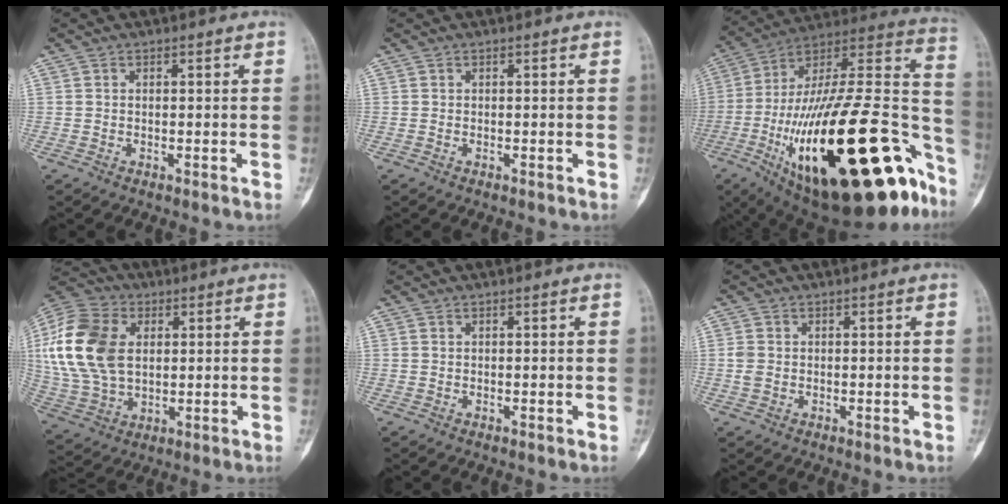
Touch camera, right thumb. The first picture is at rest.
{"total": 0.0}
{"total": 45.7, "force": [-17.3, 16.7, 38.9], "torque": [-0.558, 0.062, -0.270]}
{"total": 19.4, "force": [3.5, 13.1, 13.9], "torque": [-0.289, 0.003, 0.067]}
{"total": 0.0}
{"total": 1.8, "force": [-0.1, 1.4, 1.1], "torque": [-0.028, 0.003, -0.001]}